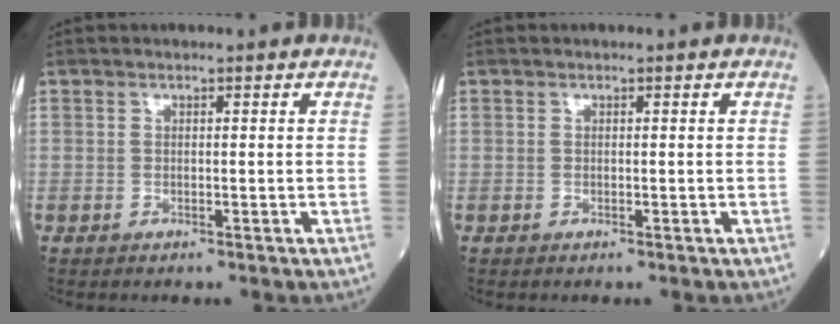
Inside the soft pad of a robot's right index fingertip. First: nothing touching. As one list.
[{"total": 0.0}]